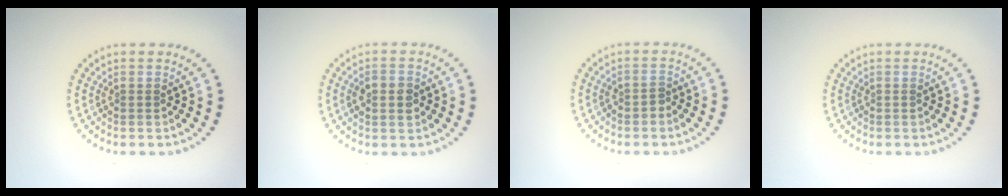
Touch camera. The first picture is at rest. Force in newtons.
{"total": 2.9, "press": 2.9, "slide": 0.2}
{"total": 1.1, "press": 1.0, "slide": 0.4}
{"total": 0.0}